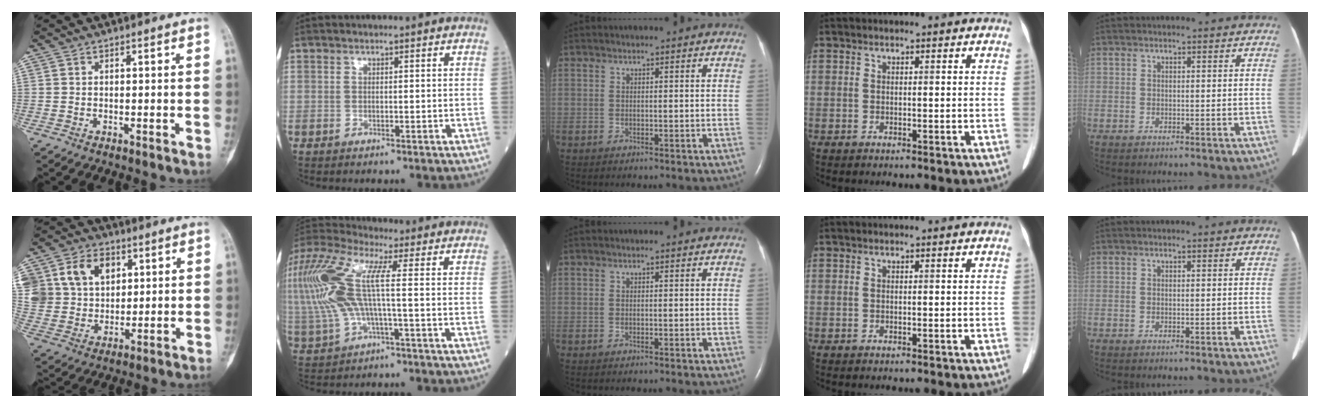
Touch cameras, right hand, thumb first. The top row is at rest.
{"thumb": {"total": 17.5, "force": [5.9, 13.7, 9.3], "torque": [-0.170, 0.012, 0.117]}, "index": {"total": 16.4, "force": [0.9, 4.7, 15.7], "torque": [-0.376, 0.025, 0.014]}}